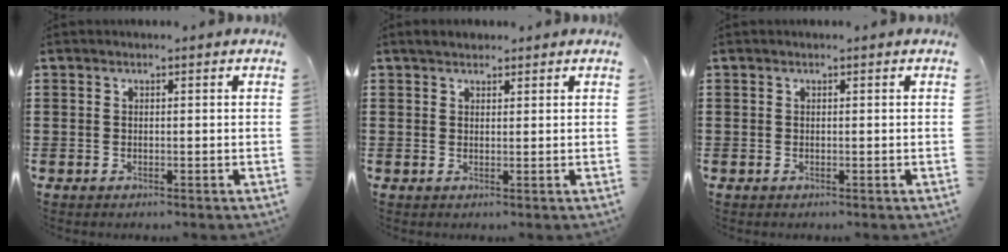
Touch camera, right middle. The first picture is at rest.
{"total": 1.5, "force": [1.4, 0.6, 0.1], "torque": [0.002, 0.002, 0.025]}
{"total": 0.0}